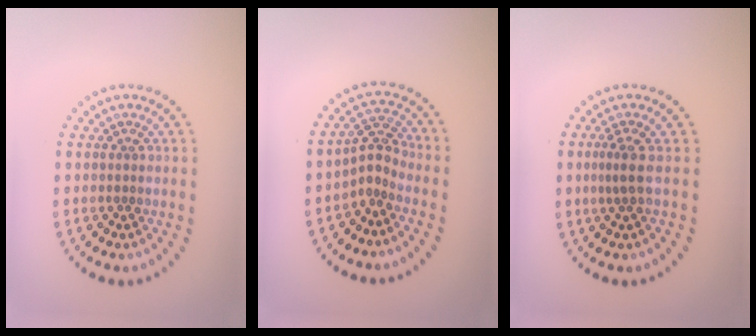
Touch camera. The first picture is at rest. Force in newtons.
{"total": 2.3, "press": 1.5, "slide": 1.7}
{"total": 1.8, "press": 1.3, "slide": 1.3}